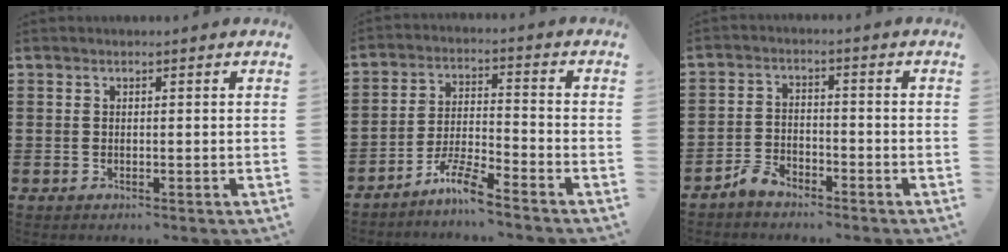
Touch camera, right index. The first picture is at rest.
{"total": 6.1, "force": [-5.3, 0.2, 3.0], "torque": [-0.074, -0.004, -0.105]}
{"total": 3.2, "force": [-2.9, 1.1, 0.7], "torque": [-0.017, 0.014, -0.060]}